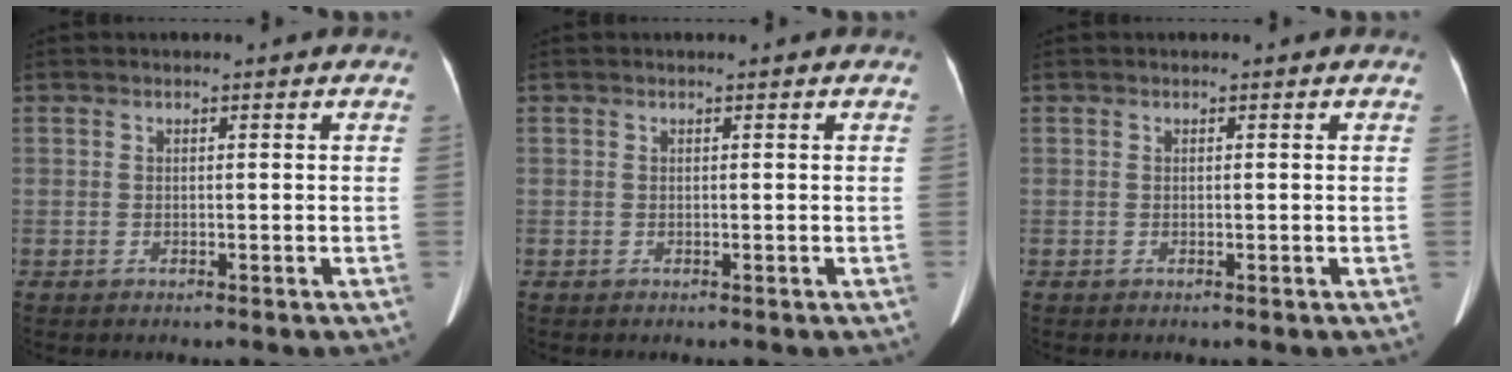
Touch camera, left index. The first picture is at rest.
{"total": 0.0}
{"total": 0.0}